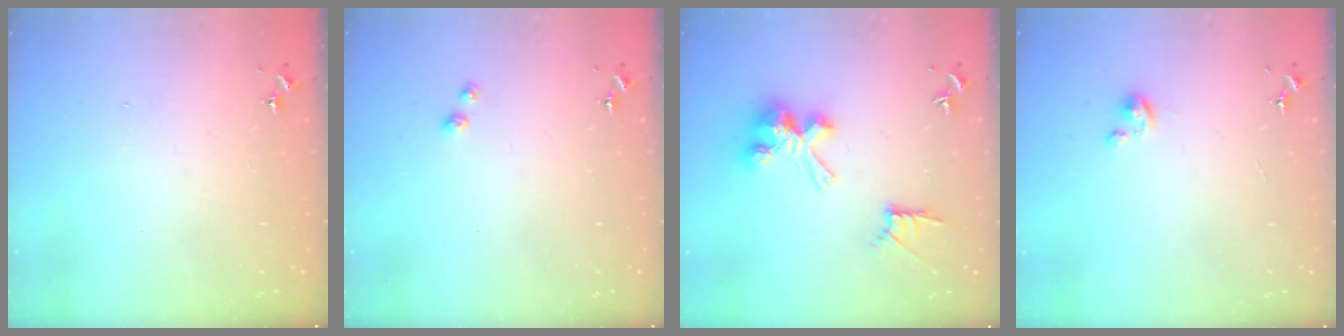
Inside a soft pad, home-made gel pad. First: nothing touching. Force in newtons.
{"total": 3.1, "press": 3.0, "slide": 0.3}
{"total": 12.1, "press": 12.1, "slide": 0.1}
{"total": 2.3, "press": 2.2, "slide": 0.2}